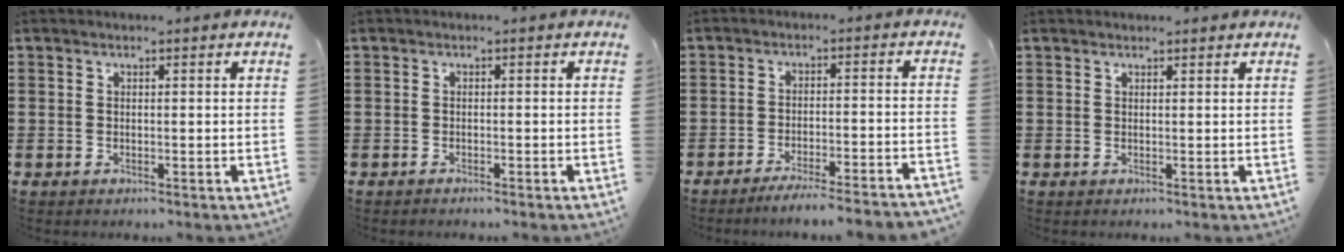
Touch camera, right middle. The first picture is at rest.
{"total": 0.6, "force": [-0.6, -0.1, 0.1], "torque": [-0.004, -0.003, -0.010]}
{"total": 3.8, "force": [-3.5, -0.6, 1.3], "torque": [-0.021, -0.007, -0.070]}
{"total": 0.6, "force": [0.6, 0.1, 0.0], "torque": [0.006, -0.003, 0.010]}